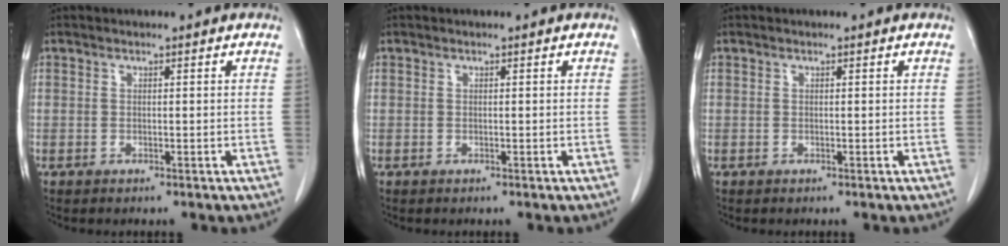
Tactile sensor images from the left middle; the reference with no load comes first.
{"total": 0.0}
{"total": 0.0}